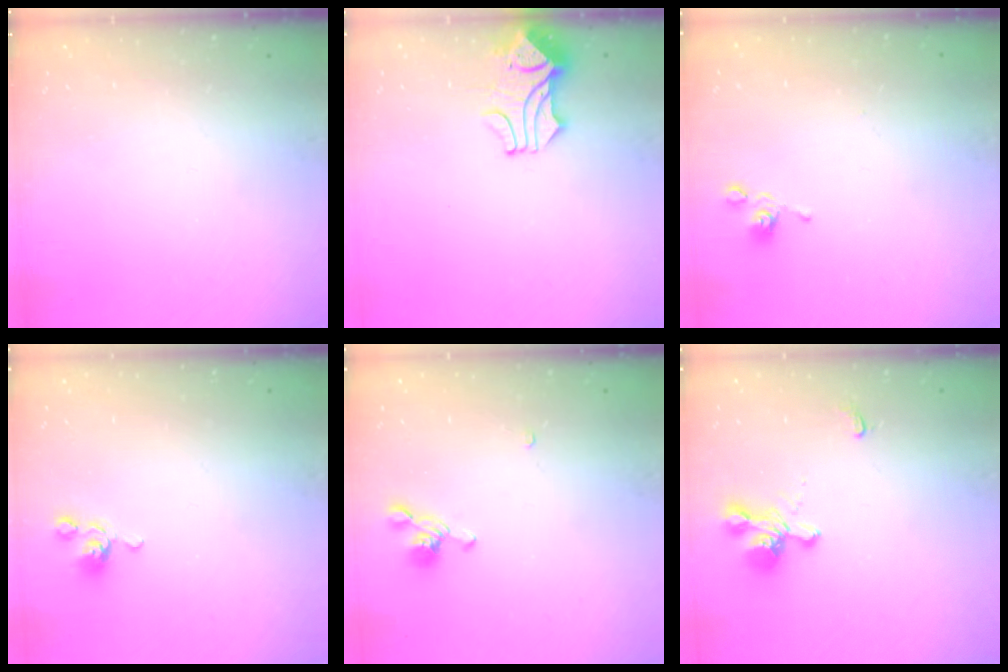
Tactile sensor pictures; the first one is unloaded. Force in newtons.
{"total": 1.6, "press": 1.2, "slide": 1.0}
{"total": 4.9, "press": 4.9, "slide": 0.2}
{"total": 4.8, "press": 4.7, "slide": 0.2}
{"total": 2.5, "press": 2.4, "slide": 0.7}
{"total": 1.5, "press": 1.0, "slide": 1.2}